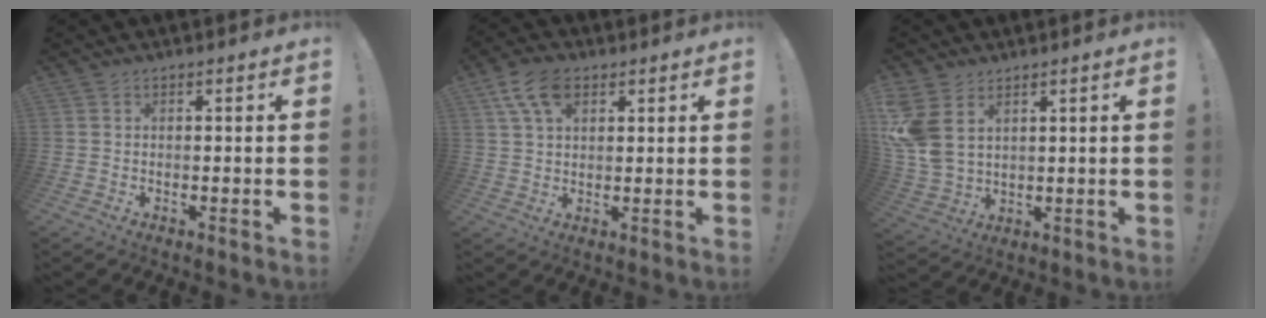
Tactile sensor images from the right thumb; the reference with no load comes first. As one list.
[{"total": 10.1, "force": [4.7, 6.0, 6.7], "torque": [-0.119, -0.007, 0.087]}, {"total": 9.6, "force": [4.2, 6.3, 6.0], "torque": [-0.124, -0.020, 0.086]}]